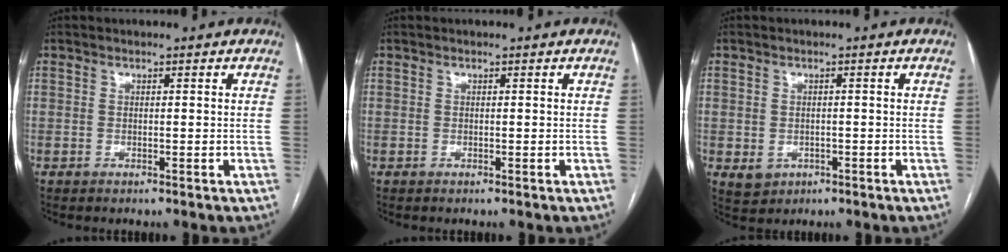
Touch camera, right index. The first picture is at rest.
{"total": 0.0}
{"total": 3.3, "force": [-0.9, 3.0, 0.9], "torque": [-0.010, 0.002, -0.003]}